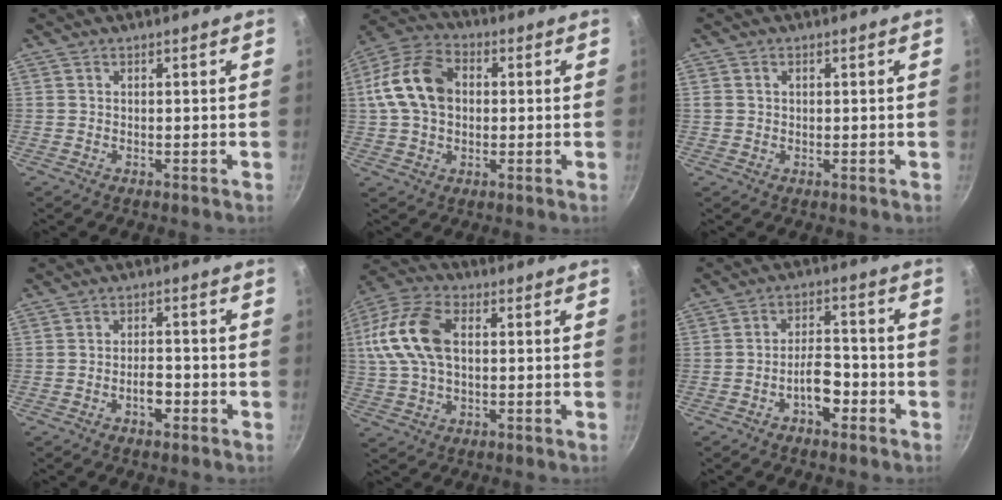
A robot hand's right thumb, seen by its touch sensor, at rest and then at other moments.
{"total": 13.6, "force": [1.3, 9.7, 9.5], "torque": [-0.160, 0.024, 0.008]}
{"total": 1.3, "force": [0.4, 1.1, 0.6], "torque": [-0.007, 0.006, 0.007]}
{"total": 3.8, "force": [-1.8, 2.0, 2.8], "torque": [-0.029, 0.020, -0.028]}
{"total": 15.3, "force": [2.0, 9.4, 11.9], "torque": [-0.235, 0.023, 0.026]}
{"total": 6.5, "force": [-3.1, 3.3, 4.6], "torque": [-0.054, 0.034, -0.052]}